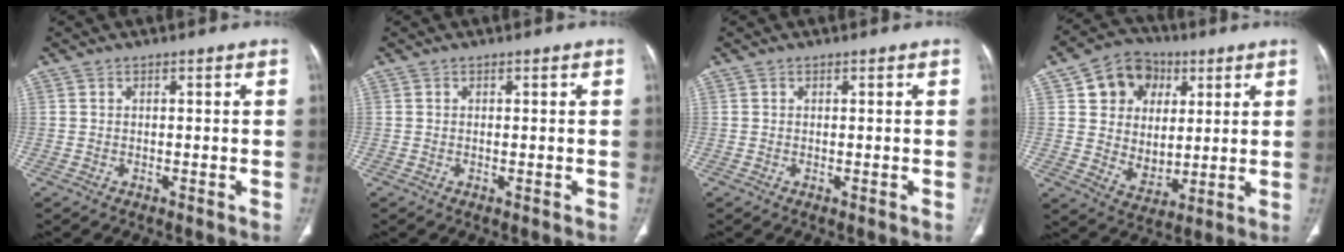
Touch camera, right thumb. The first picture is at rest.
{"total": 0.0}
{"total": 0.0}
{"total": 13.3, "force": [4.5, 11.1, 5.8], "torque": [-0.053, -0.014, 0.083]}